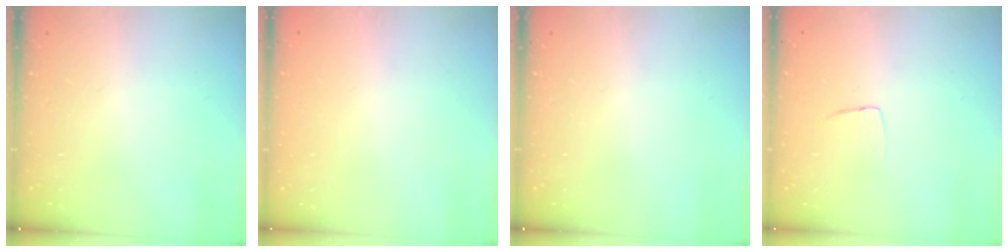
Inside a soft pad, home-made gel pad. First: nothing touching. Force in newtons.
{"total": 0.0}
{"total": 0.0}
{"total": 3.3, "press": 3.3, "slide": 0.2}